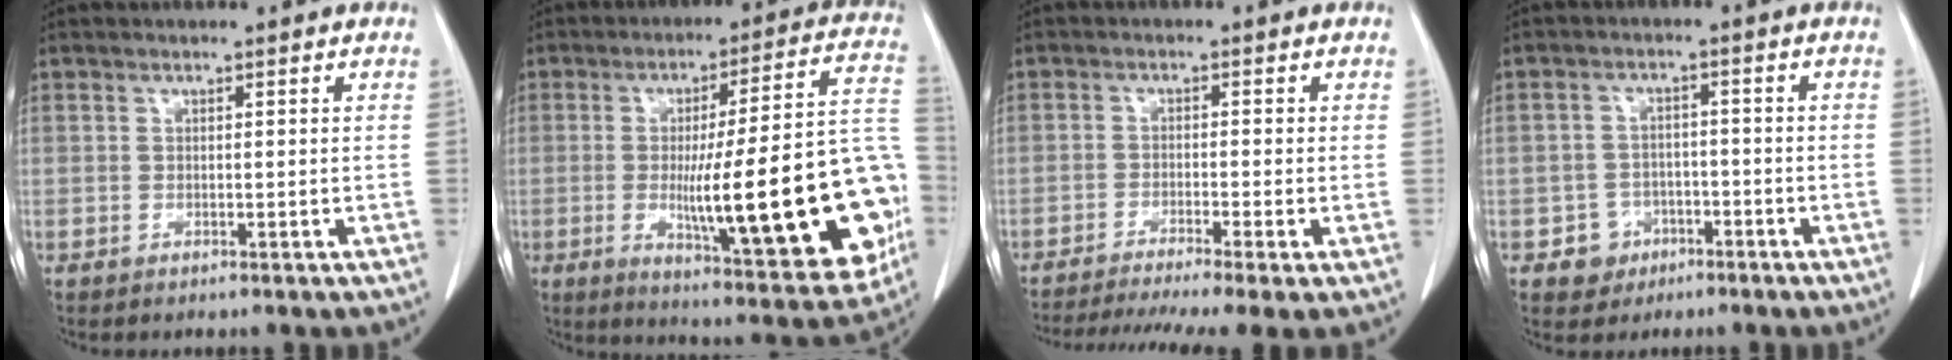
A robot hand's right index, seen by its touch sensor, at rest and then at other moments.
{"total": 26.7, "force": [-5.0, 3.6, 26.0], "torque": [-0.292, 0.011, -0.062]}
{"total": 11.5, "force": [-8.9, 0.1, 7.3], "torque": [-0.115, -0.018, -0.141]}
{"total": 4.4, "force": [-2.2, 3.7, 0.3], "torque": [0.004, 0.016, -0.032]}